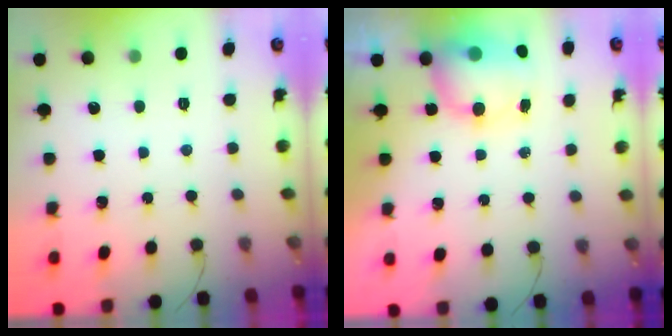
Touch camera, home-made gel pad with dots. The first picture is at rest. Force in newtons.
{"total": 7.6, "press": 7.4, "slide": 1.8}